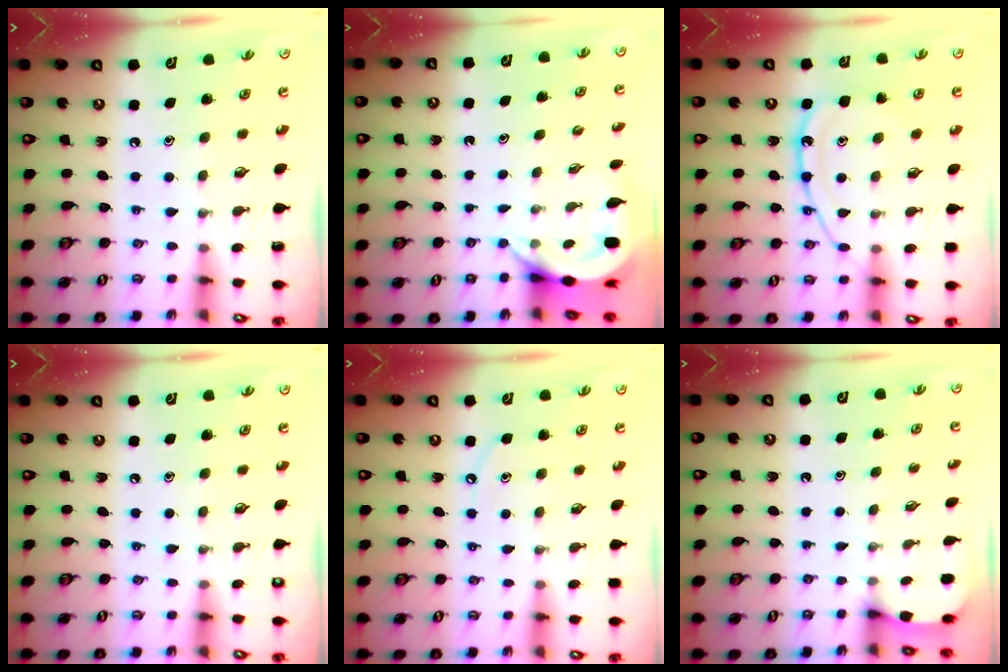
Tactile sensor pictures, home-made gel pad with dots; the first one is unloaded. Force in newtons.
{"total": 4.1, "press": 4.1, "slide": 0.3}
{"total": 13.1, "press": 13.1, "slide": 1.0}
{"total": 3.9, "press": 3.9, "slide": 0.6}
{"total": 3.9, "press": 3.9, "slide": 0.5}
{"total": 2.6, "press": 2.6, "slide": 0.4}